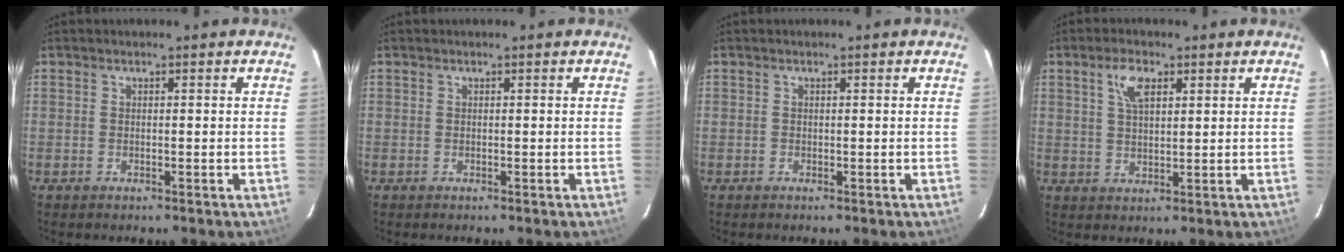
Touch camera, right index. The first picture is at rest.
{"total": 0.0}
{"total": 0.0}
{"total": 5.0, "force": [2.4, 2.2, 3.8], "torque": [-0.070, 0.010, 0.045]}